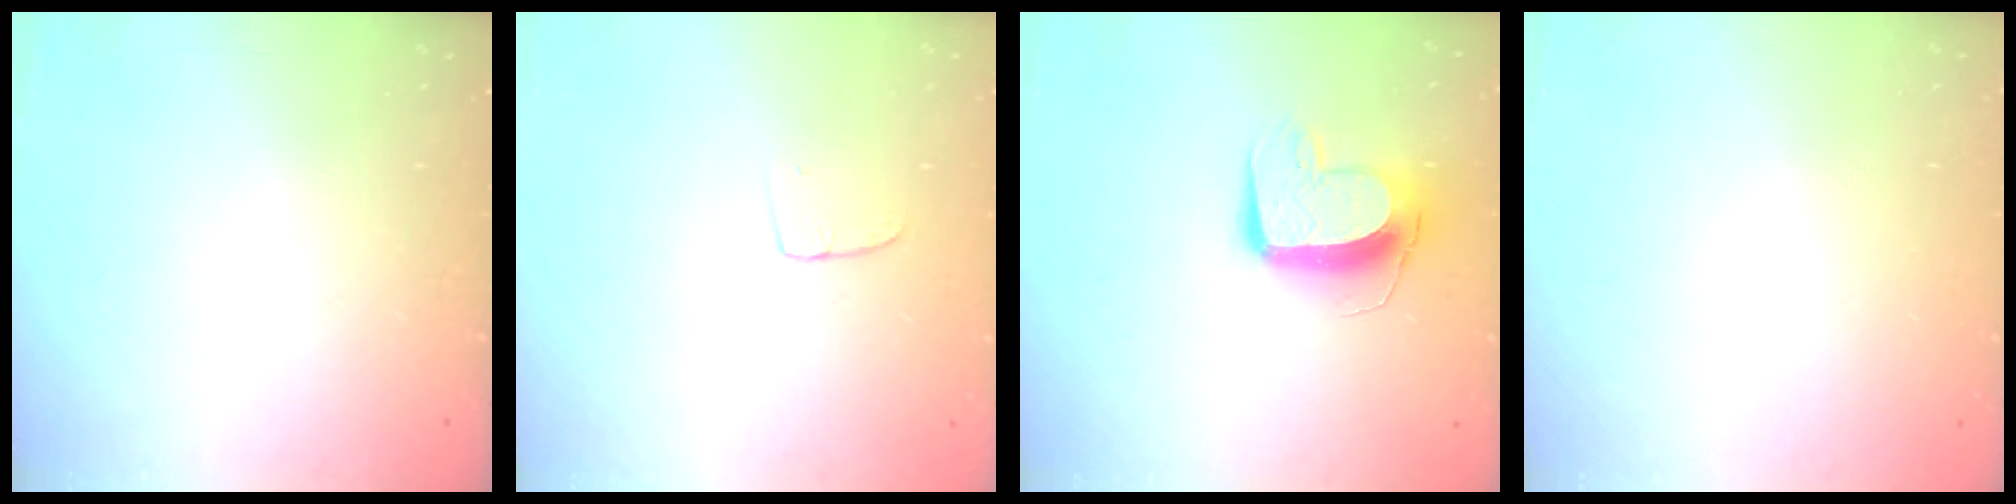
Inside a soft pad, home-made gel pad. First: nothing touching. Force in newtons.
{"total": 2.9, "press": 2.9, "slide": 0.2}
{"total": 11.8, "press": 11.7, "slide": 1.1}
{"total": 0.0}